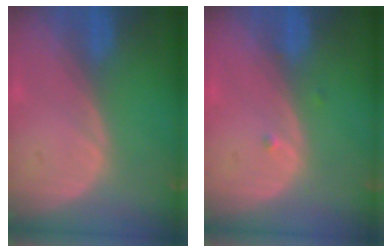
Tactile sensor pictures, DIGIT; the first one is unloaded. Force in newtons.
{"total": 0.9, "press": 0.7, "slide": 0.5}